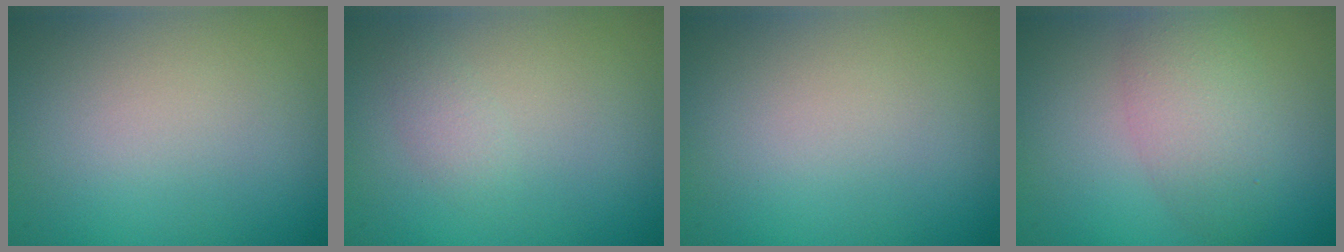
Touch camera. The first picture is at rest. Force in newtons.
{"total": 1.1, "press": 1.1, "slide": 0.0}
{"total": 0.0}
{"total": 3.8, "press": 3.8, "slide": 0.2}